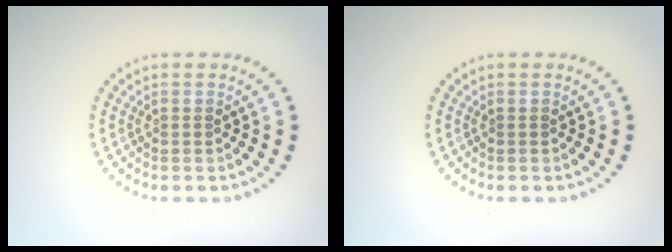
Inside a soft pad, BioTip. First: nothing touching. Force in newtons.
{"total": 0.0}